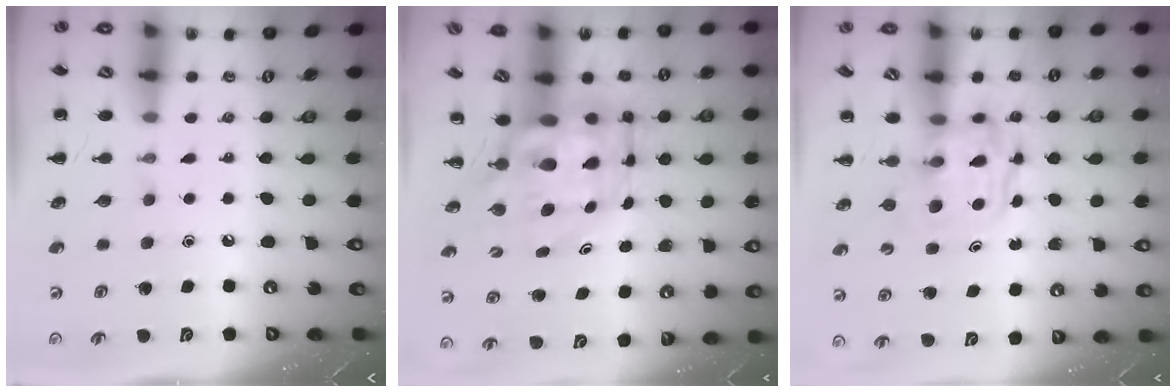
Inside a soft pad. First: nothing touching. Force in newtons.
{"total": 9.5, "press": 9.1, "slide": 2.7}
{"total": 3.7, "press": 3.6, "slide": 0.3}